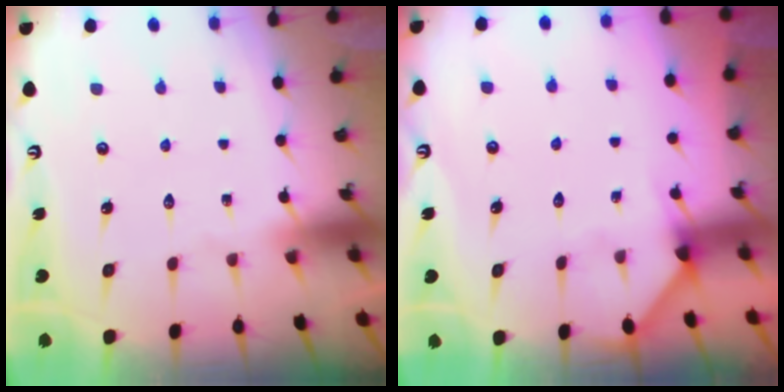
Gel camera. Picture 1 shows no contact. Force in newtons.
{"total": 3.4, "press": 3.3, "slide": 0.4}